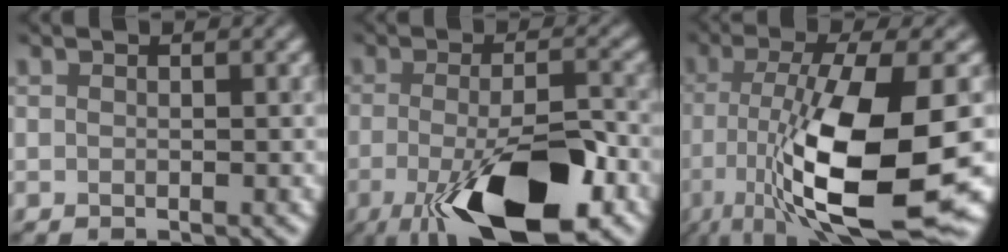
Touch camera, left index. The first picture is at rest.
{"total": 12.3, "force": [-5.9, 4.0, 10.0], "torque": [-0.170, -0.020, -0.089]}
{"total": 13.4, "force": [-4.1, 3.9, 12.2], "torque": [-0.217, -0.023, -0.050]}